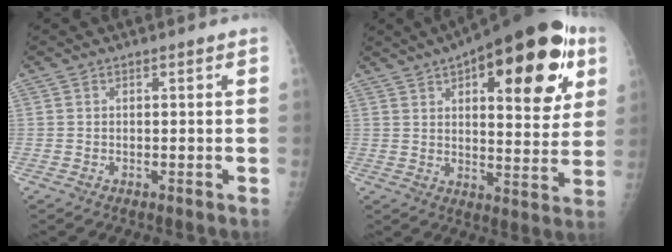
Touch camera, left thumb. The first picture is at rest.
{"total": 25.8, "force": [11.0, 10.3, 20.9], "torque": [-0.254, -0.011, 0.151]}